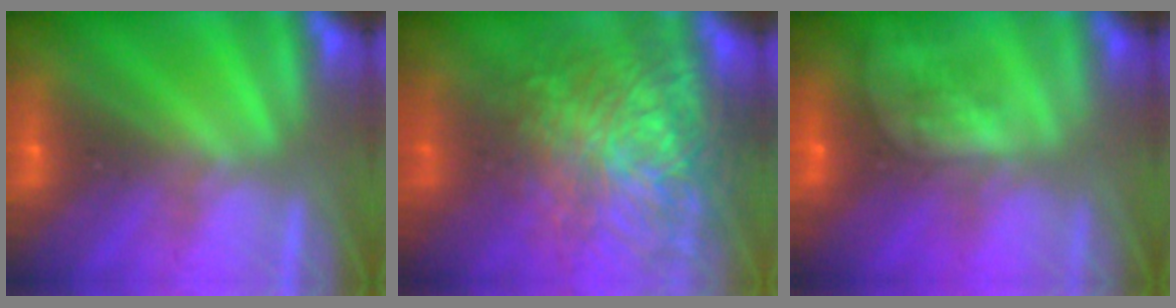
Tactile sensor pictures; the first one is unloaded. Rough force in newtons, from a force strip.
{"total": 7.4}
{"total": 4.8}